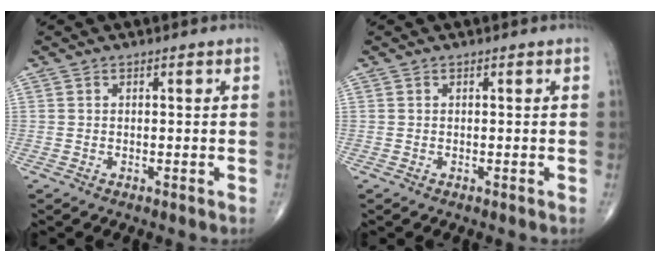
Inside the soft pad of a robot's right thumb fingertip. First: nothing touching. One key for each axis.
{"total": 0.0}